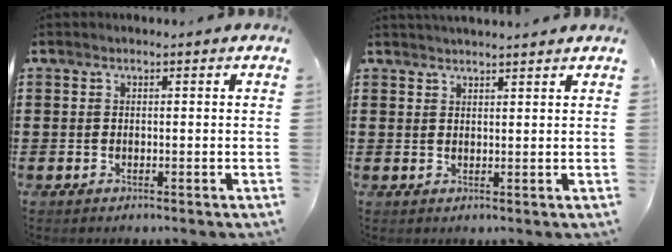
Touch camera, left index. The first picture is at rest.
{"total": 1.7, "force": [1.6, -0.2, 0.2], "torque": [-0.007, -0.001, 0.032]}